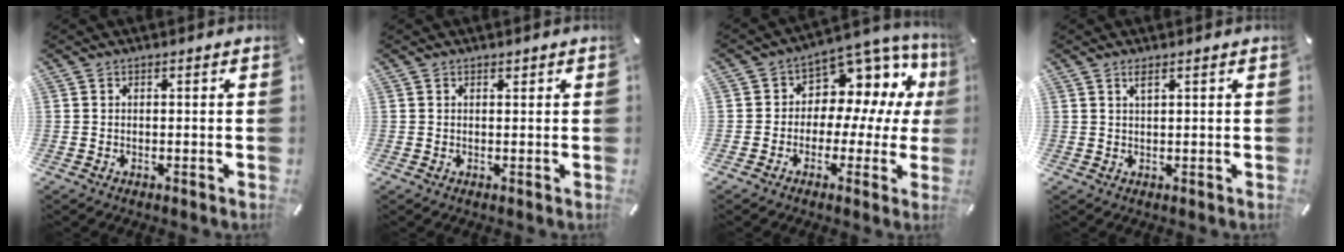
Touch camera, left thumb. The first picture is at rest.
{"total": 0.6, "force": [0.4, 0.4, 0.1], "torque": [-0.002, 0.001, 0.008]}
{"total": 8.5, "force": [1.8, 6.9, 4.6], "torque": [-0.080, -0.027, 0.036]}
{"total": 1.6, "force": [1.0, 0.2, 1.3], "torque": [-0.026, 0.000, 0.016]}